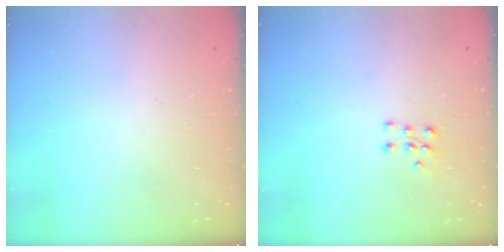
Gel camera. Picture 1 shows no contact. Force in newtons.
{"total": 5.0, "press": 5.0, "slide": 0.6}